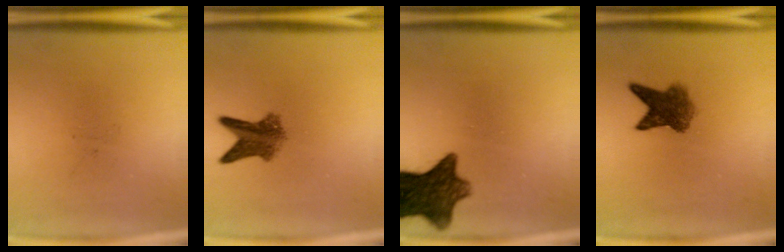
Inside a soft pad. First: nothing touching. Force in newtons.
{"total": 5.5}
{"total": 10.8}
{"total": 5.7}